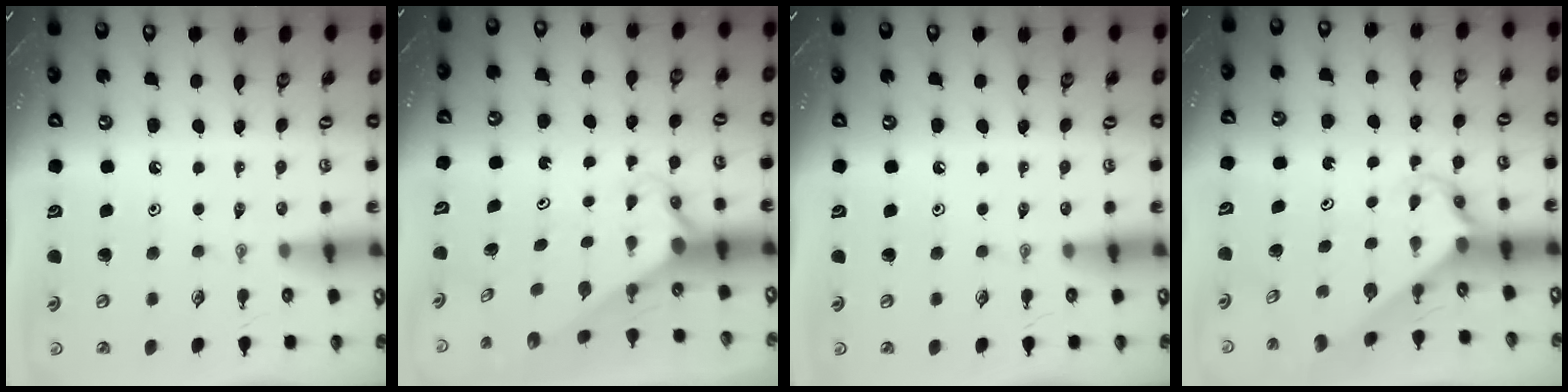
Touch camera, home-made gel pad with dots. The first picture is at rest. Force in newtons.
{"total": 2.6, "press": 2.6, "slide": 0.2}
{"total": 0.0}
{"total": 2.9, "press": 2.9, "slide": 0.2}